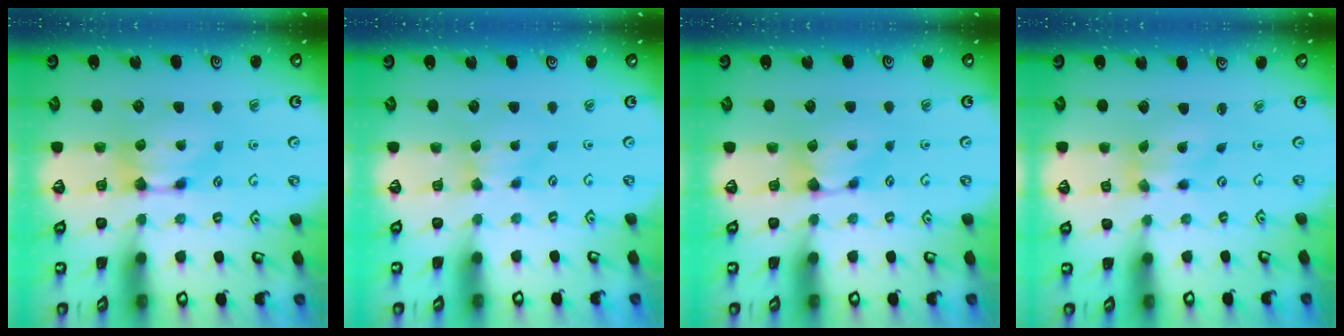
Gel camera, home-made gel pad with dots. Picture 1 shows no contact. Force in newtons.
{"total": 2.5, "press": 2.5, "slide": 0.5}
{"total": 0.9, "press": 0.4, "slide": 0.8}
{"total": 1.7, "press": 1.0, "slide": 1.3}